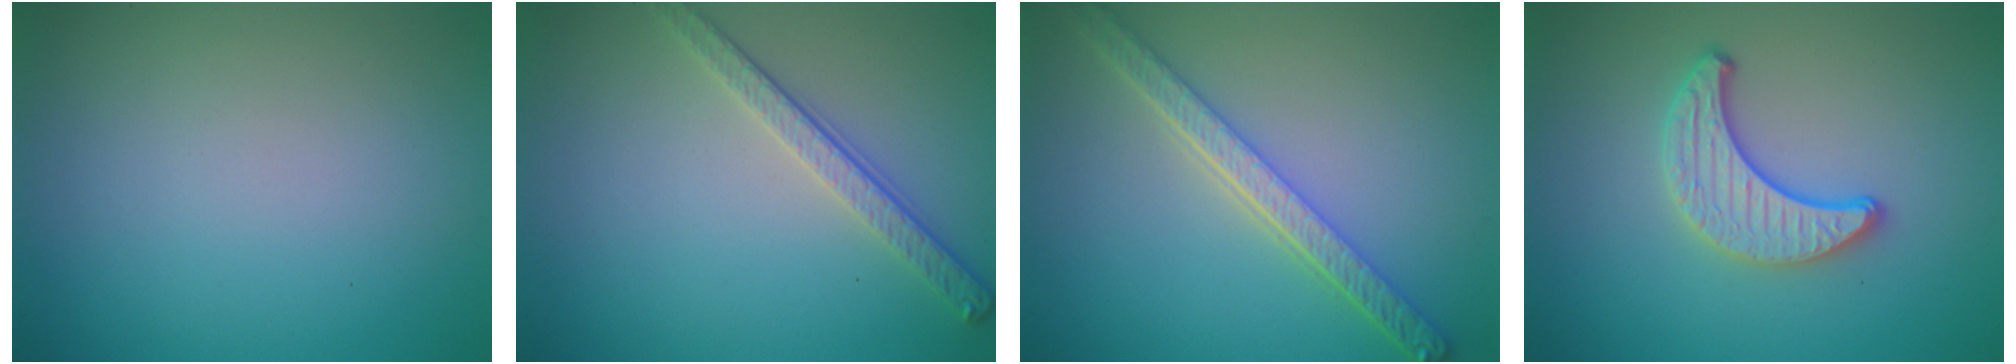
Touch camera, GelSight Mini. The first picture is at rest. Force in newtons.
{"total": 2.9, "press": 2.5, "slide": 1.5}
{"total": 4.8, "press": 3.8, "slide": 3.0}
{"total": 3.5, "press": 3.2, "slide": 1.5}